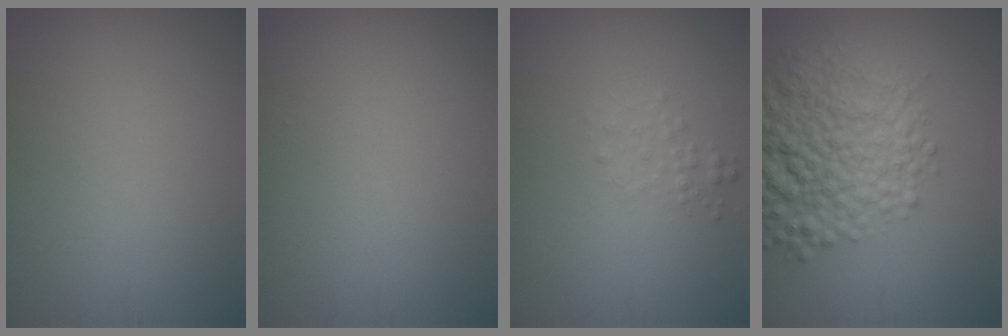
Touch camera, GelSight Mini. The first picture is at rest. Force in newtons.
{"total": 0.0}
{"total": 1.3, "press": 1.3, "slide": 0.1}
{"total": 9.4, "press": 9.4, "slide": 0.4}